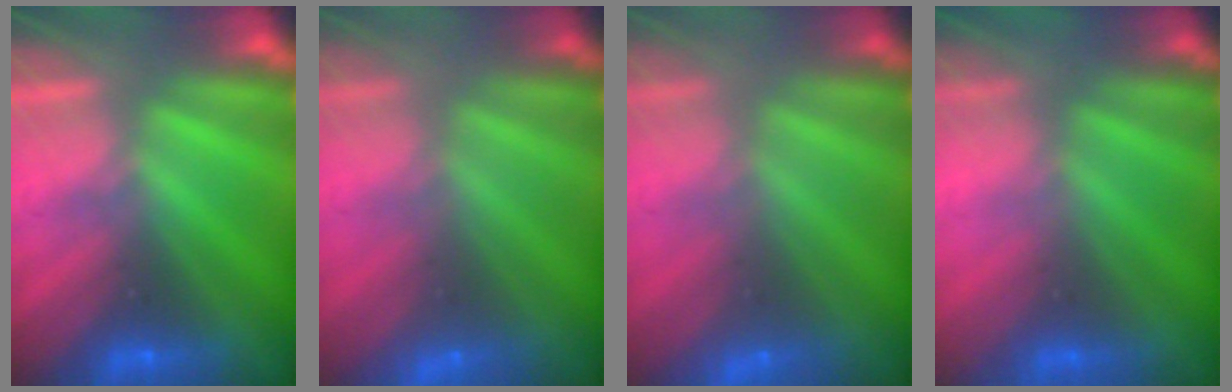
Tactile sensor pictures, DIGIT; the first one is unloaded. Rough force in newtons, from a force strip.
{"total": 2.9}
{"total": 2.9}
{"total": 2.6}